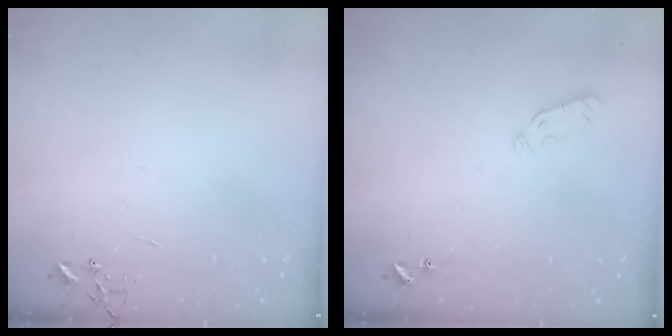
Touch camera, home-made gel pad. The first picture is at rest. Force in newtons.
{"total": 4.1, "press": 4.0, "slide": 0.7}